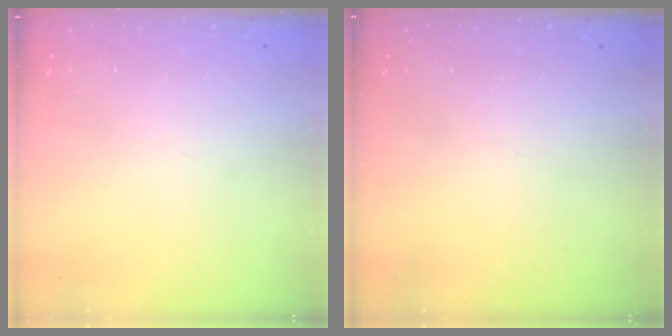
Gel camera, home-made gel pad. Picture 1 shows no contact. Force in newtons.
{"total": 0.0}